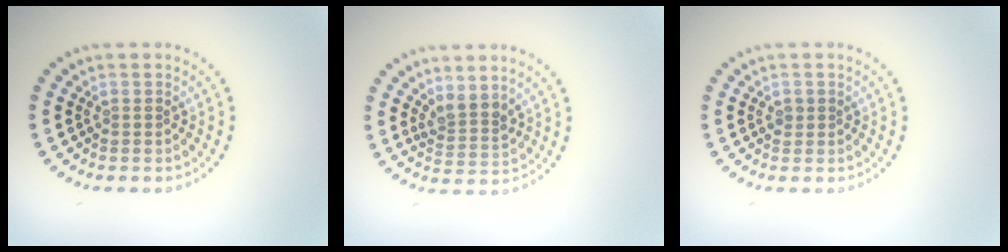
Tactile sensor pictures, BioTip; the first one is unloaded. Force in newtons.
{"total": 2.3, "press": 1.8, "slide": 1.4}
{"total": 0.9, "press": 0.9, "slide": 0.1}